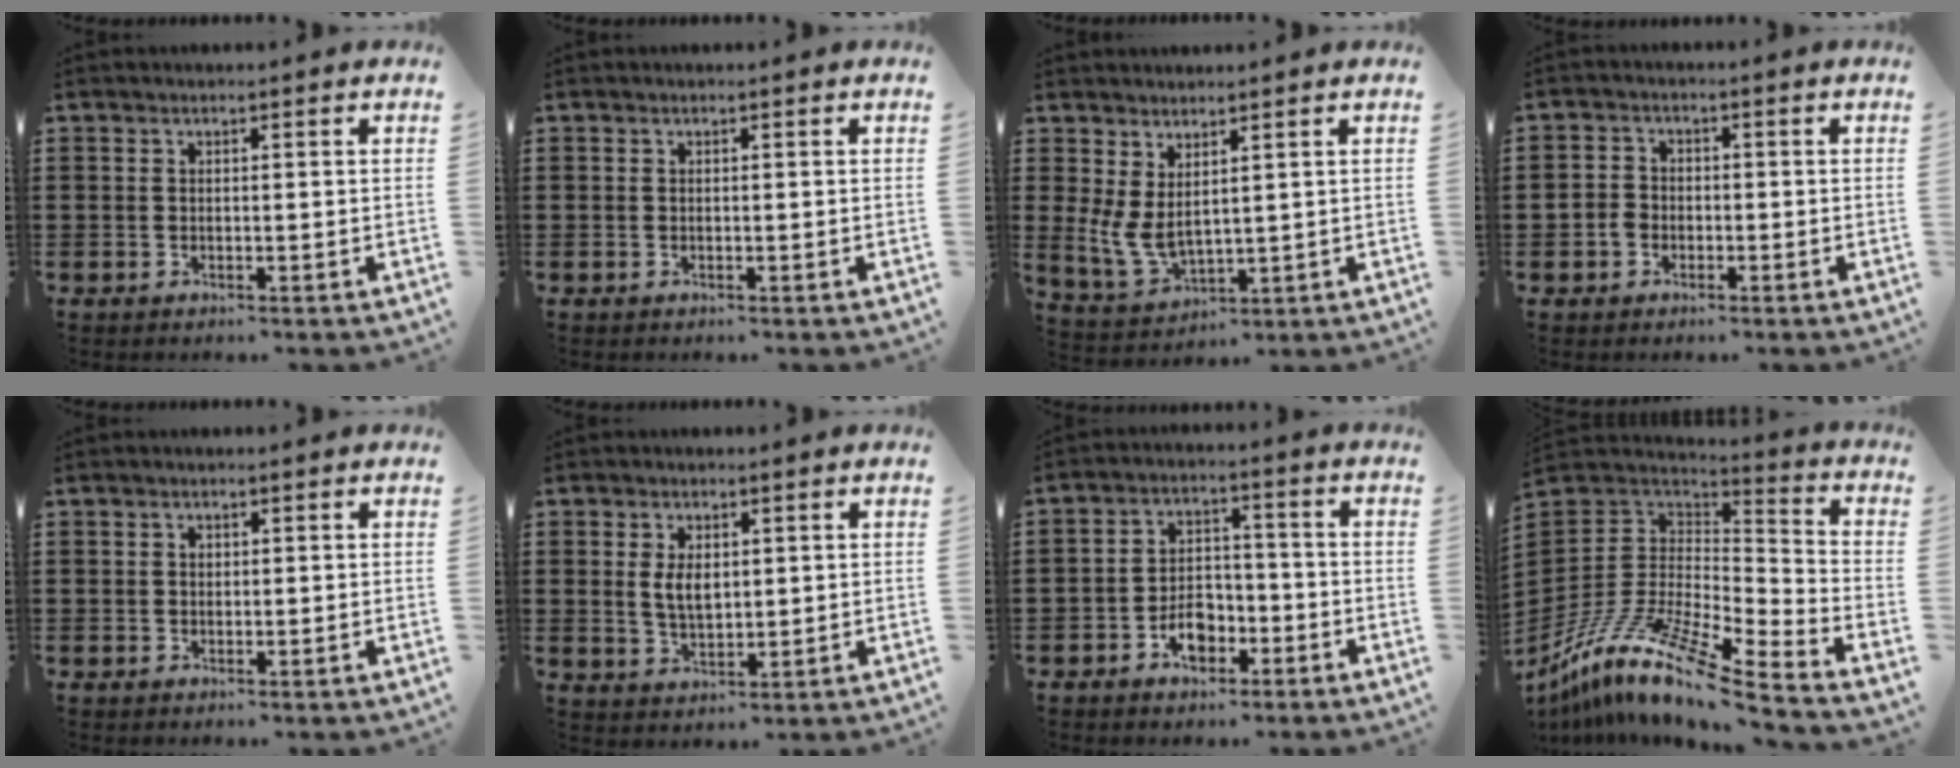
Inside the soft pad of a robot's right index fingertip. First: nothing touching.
{"total": 0.0}
{"total": 4.7, "force": [1.4, 2.4, 3.8], "torque": [-0.105, -0.013, 0.023]}
{"total": 2.4, "force": [-1.1, 1.9, 0.8], "torque": [-0.028, 0.003, -0.025]}
{"total": 0.7, "force": [0.3, 0.5, 0.3], "torque": [-0.006, 0.003, 0.006]}
{"total": 4.1, "force": [0.8, 2.3, 3.3], "torque": [-0.068, 0.008, 0.013]}
{"total": 5.3, "force": [-2.8, 3.4, 3.0], "torque": [-0.043, 0.007, -0.051]}
{"total": 13.3, "force": [-9.4, 2.7, 9.0], "torque": [-0.197, 0.007, -0.185]}